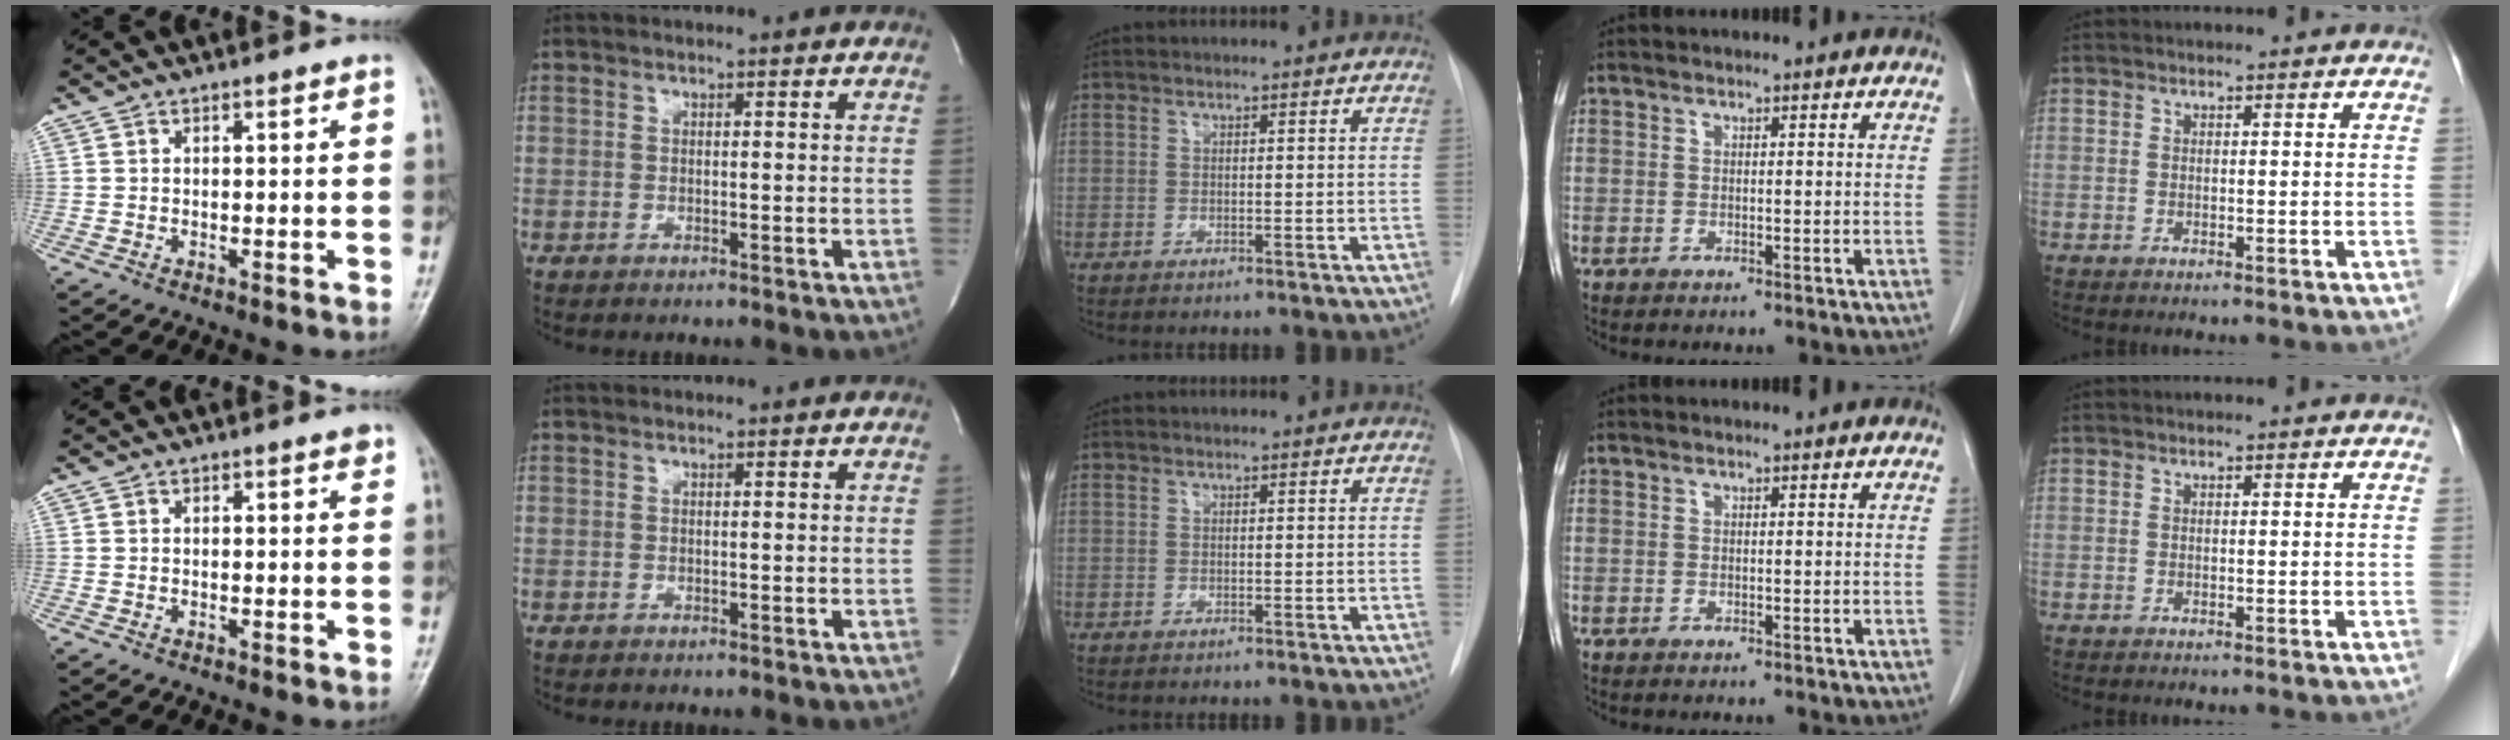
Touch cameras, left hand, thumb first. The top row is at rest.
{"thumb": {"total": 1.0, "force": [0.6, 0.4, 0.7], "torque": [-0.006, -0.001, 0.004]}}